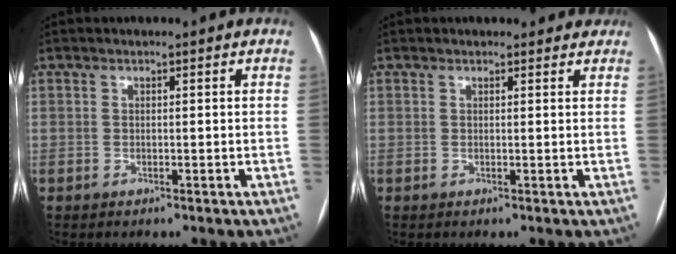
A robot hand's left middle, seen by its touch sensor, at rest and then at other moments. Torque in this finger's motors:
{"motor_torque": [-0.14, -0.18, -0.01, -0.01]}